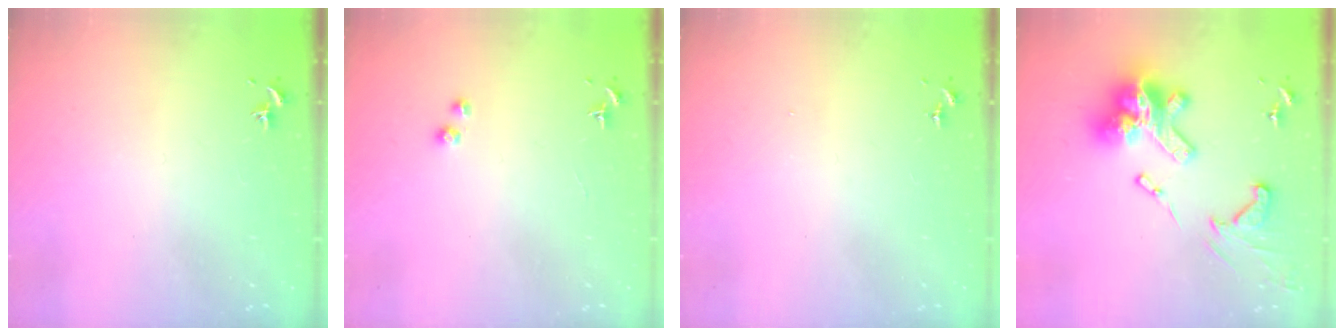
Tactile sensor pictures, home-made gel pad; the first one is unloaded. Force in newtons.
{"total": 1.7, "press": 1.6, "slide": 0.1}
{"total": 0.0}
{"total": 21.8, "press": 21.8, "slide": 1.7}